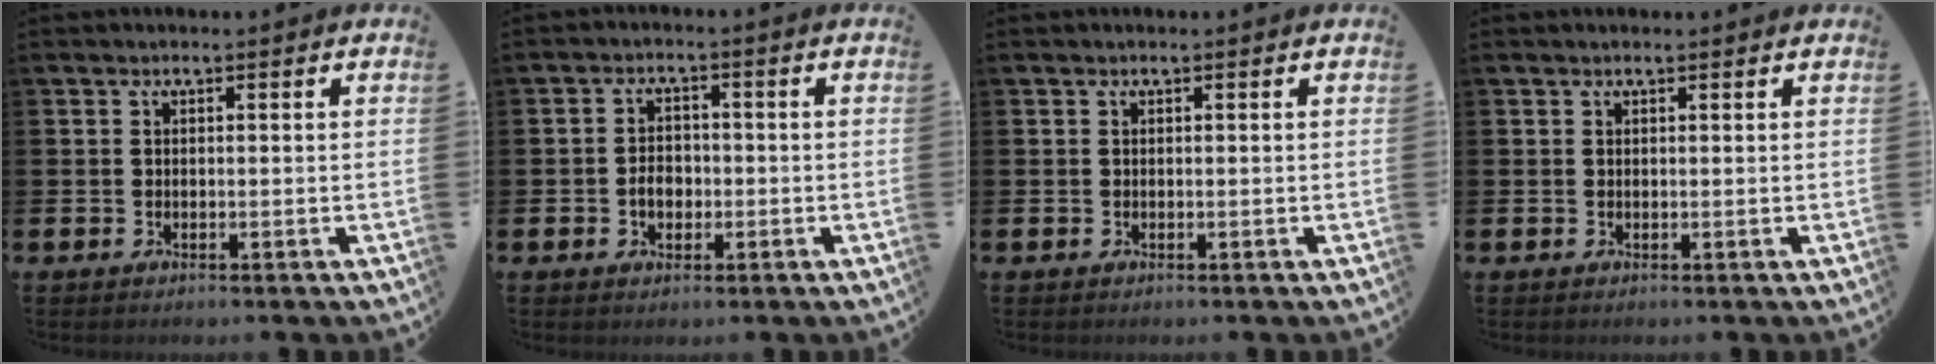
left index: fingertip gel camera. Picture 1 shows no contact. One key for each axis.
{"total": 3.0, "fx": -0.8, "fy": 2.3, "fz": 1.8, "tx": -0.023, "ty": 0.000, "tz": -0.020}
{"total": 0.0}
{"total": 0.0}